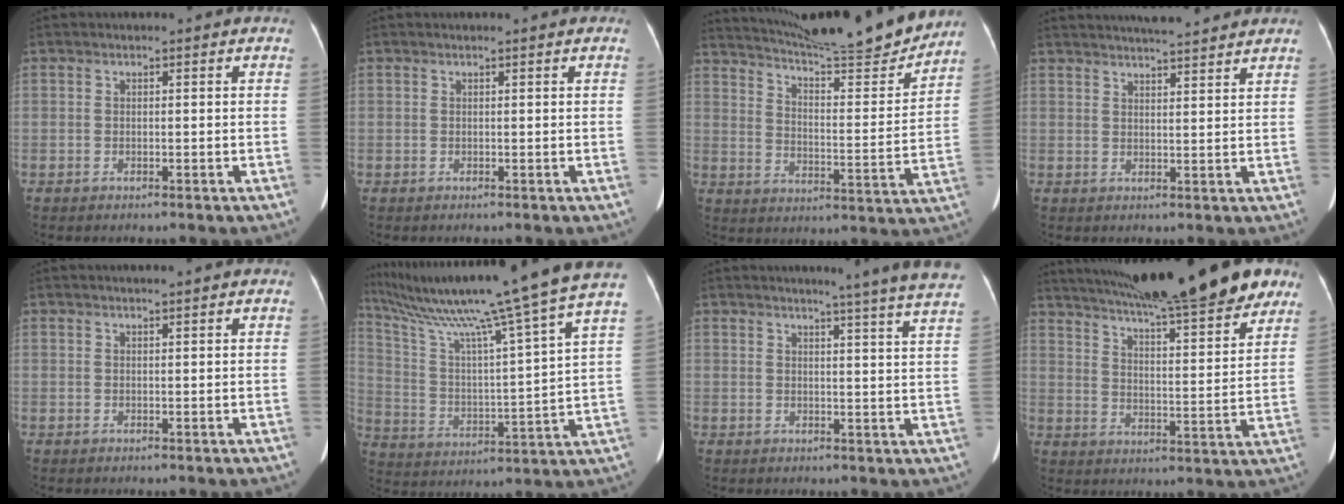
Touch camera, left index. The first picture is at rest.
{"total": 1.0, "force": [0.8, 0.0, 0.6], "torque": [-0.010, 0.011, 0.012]}
{"total": 21.4, "force": [19.8, 0.2, 8.3], "torque": [-0.139, -0.052, 0.278]}
{"total": 10.7, "force": [9.7, 0.6, 4.3], "torque": [-0.069, 0.015, 0.128]}
{"total": 2.4, "force": [1.8, 0.2, 1.5], "torque": [-0.020, 0.016, 0.024]}
{"total": 27.1, "force": [21.7, -1.9, 16.1], "torque": [-0.288, -0.027, 0.324]}
{"total": 12.9, "force": [11.5, -1.9, 5.5], "torque": [-0.073, -0.055, 0.115]}
{"total": 25.4, "force": [20.7, 2.9, 14.4], "torque": [-0.237, 0.000, 0.287]}